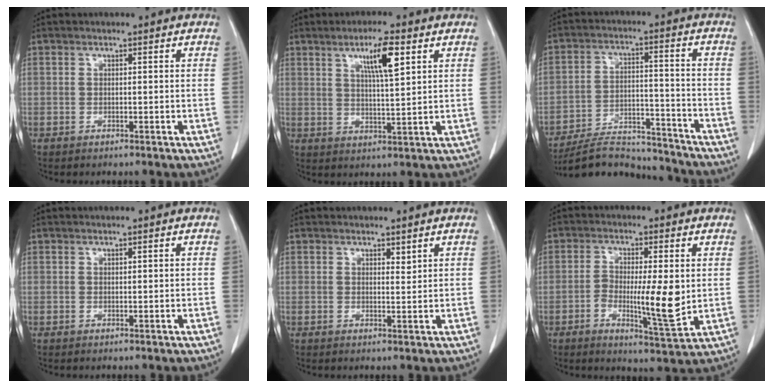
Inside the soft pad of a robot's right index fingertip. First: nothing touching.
{"total": 7.0, "force": [3.4, 0.6, 6.1], "torque": [-0.106, 0.001, 0.057]}
{"total": 13.9, "force": [-13.4, 2.7, 2.5], "torque": [-0.034, 0.024, -0.206]}
{"total": 0.0}
{"total": 1.1, "force": [0.9, 0.3, 0.6], "torque": [-0.010, -0.008, 0.015]}
{"total": 8.5, "force": [-0.8, 1.7, 8.3], "torque": [-0.137, -0.007, -0.010]}